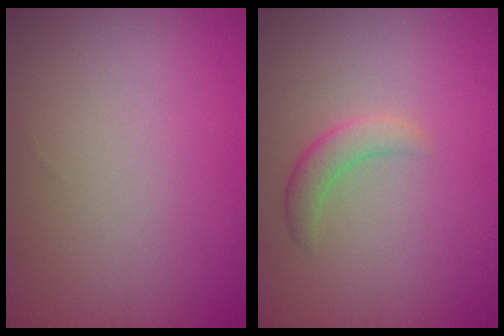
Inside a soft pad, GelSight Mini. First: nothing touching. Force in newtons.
{"total": 2.1, "press": 2.1, "slide": 0.2}